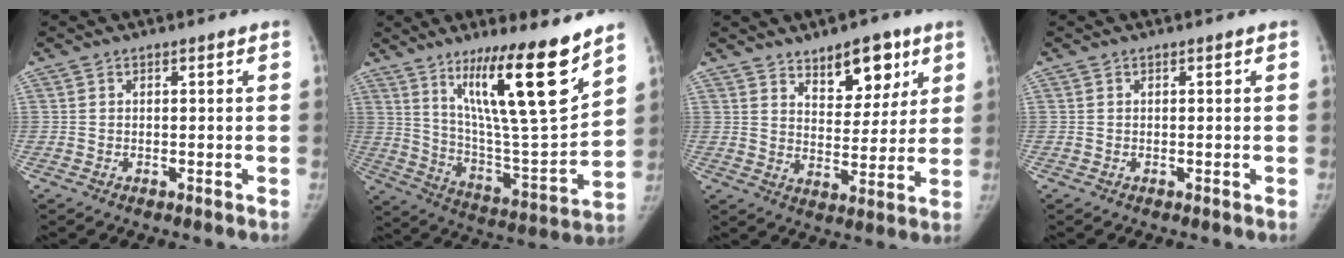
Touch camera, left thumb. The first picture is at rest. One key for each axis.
{"total": 22.1, "fx": 13.3, "fy": 3.2, "fz": 17.3, "tx": -0.256, "ty": -0.078, "tz": 0.230}
{"total": 11.0, "fx": 6.6, "fy": 5.7, "fz": 6.7, "tx": -0.058, "ty": -0.040, "tz": 0.104}
{"total": 0.0}